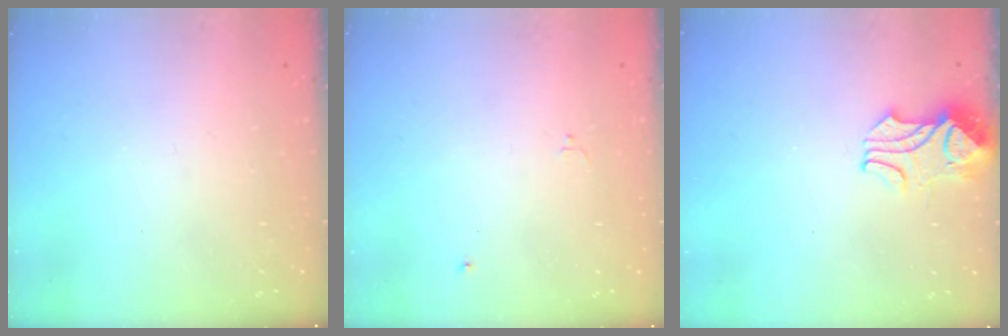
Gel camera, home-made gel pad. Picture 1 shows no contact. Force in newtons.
{"total": 0.0}
{"total": 2.1, "press": 2.0, "slide": 0.7}